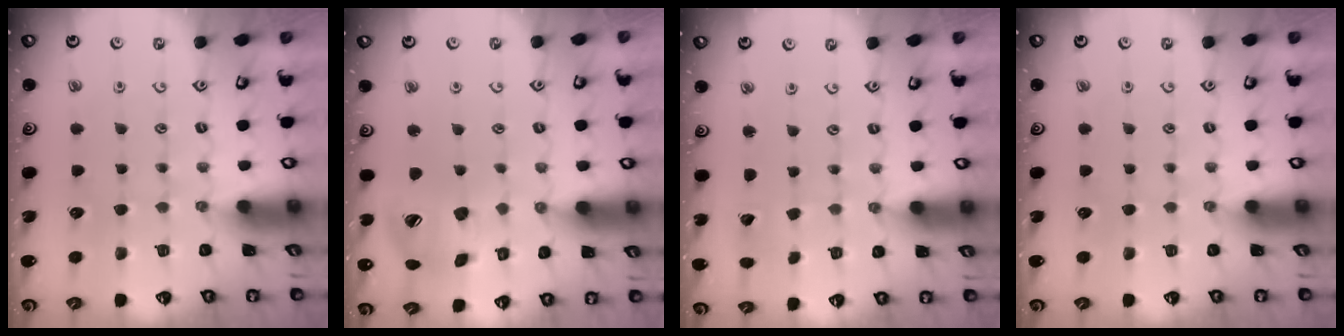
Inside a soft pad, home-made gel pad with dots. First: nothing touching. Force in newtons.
{"total": 14.5, "press": 14.4, "slide": 2.2}
{"total": 2.7, "press": 2.6, "slide": 0.4}
{"total": 0.0}